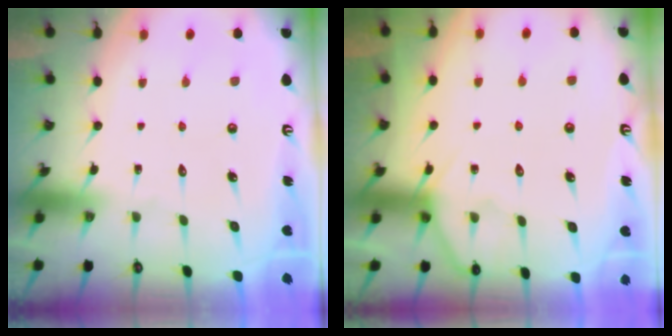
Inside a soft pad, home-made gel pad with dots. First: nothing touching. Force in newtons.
{"total": 6.9, "press": 6.8, "slide": 0.7}